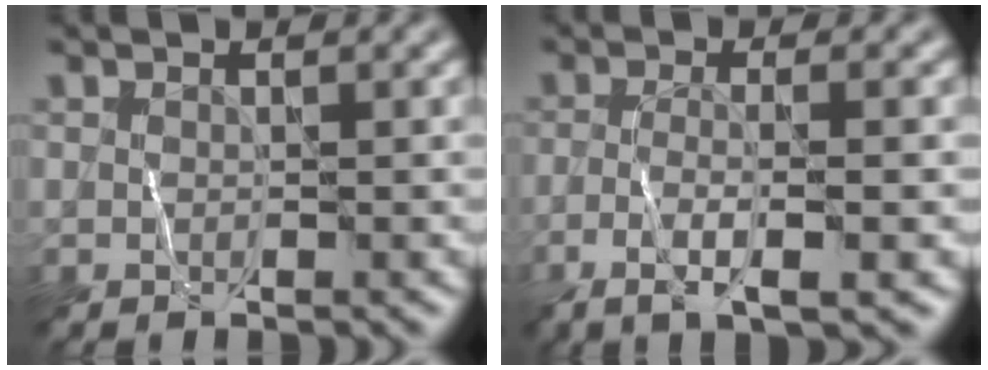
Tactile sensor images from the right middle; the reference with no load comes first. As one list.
[{"total": 4.1, "force": [-1.3, 0.7, 3.8], "torque": [-0.064, -0.001, -0.027]}]